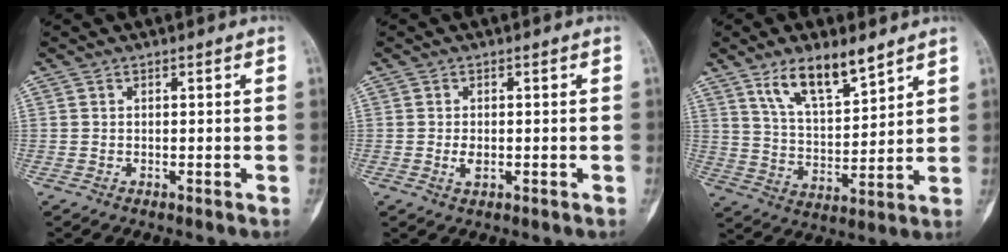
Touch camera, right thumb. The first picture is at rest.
{"total": 2.1, "force": [-0.3, 1.2, 1.7], "torque": [-0.033, -0.001, -0.006]}
{"total": 11.7, "force": [7.9, 4.1, 7.7], "torque": [-0.120, -0.046, 0.151]}